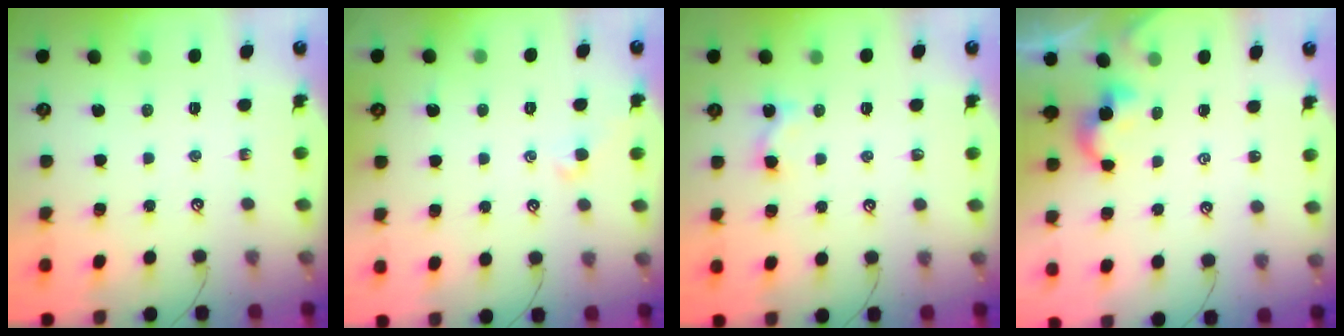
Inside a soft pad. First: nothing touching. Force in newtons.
{"total": 0.7, "press": 0.3, "slide": 0.6}
{"total": 3.7, "press": 3.7, "slide": 0.3}
{"total": 0.0}